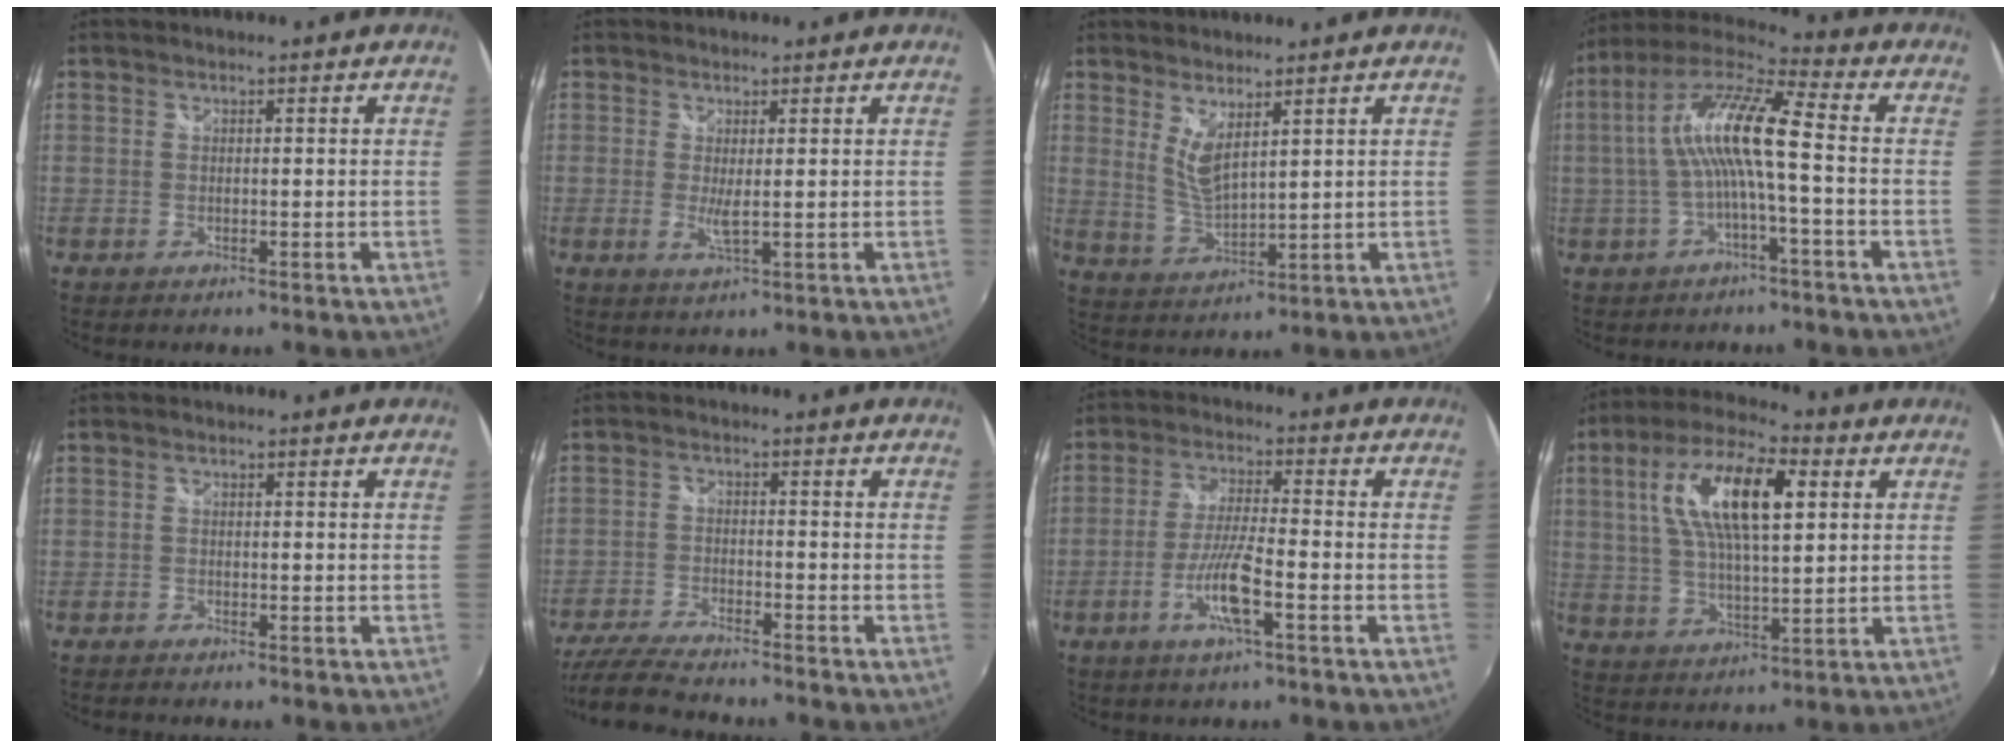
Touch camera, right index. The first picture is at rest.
{"total": 2.4, "force": [0.1, 0.2, 2.4], "torque": [-0.046, -0.008, 0.000]}
{"total": 5.2, "force": [3.3, 1.6, 3.7], "torque": [-0.068, -0.013, 0.066]}
{"total": 12.4, "force": [-0.9, 1.5, 12.2], "torque": [-0.237, 0.017, -0.018]}
{"total": 0.9, "force": [-0.8, 0.3, 0.3], "torque": [-0.010, -0.005, -0.018]}
{"total": 10.5, "force": [-9.4, 1.4, 4.5], "torque": [-0.117, -0.023, -0.171]}
{"total": 7.9, "force": [-3.6, 0.6, 7.0], "torque": [-0.141, -0.005, -0.069]}
{"total": 15.4, "force": [4.5, 5.7, 13.6], "torque": [-0.254, 0.022, 0.076]}